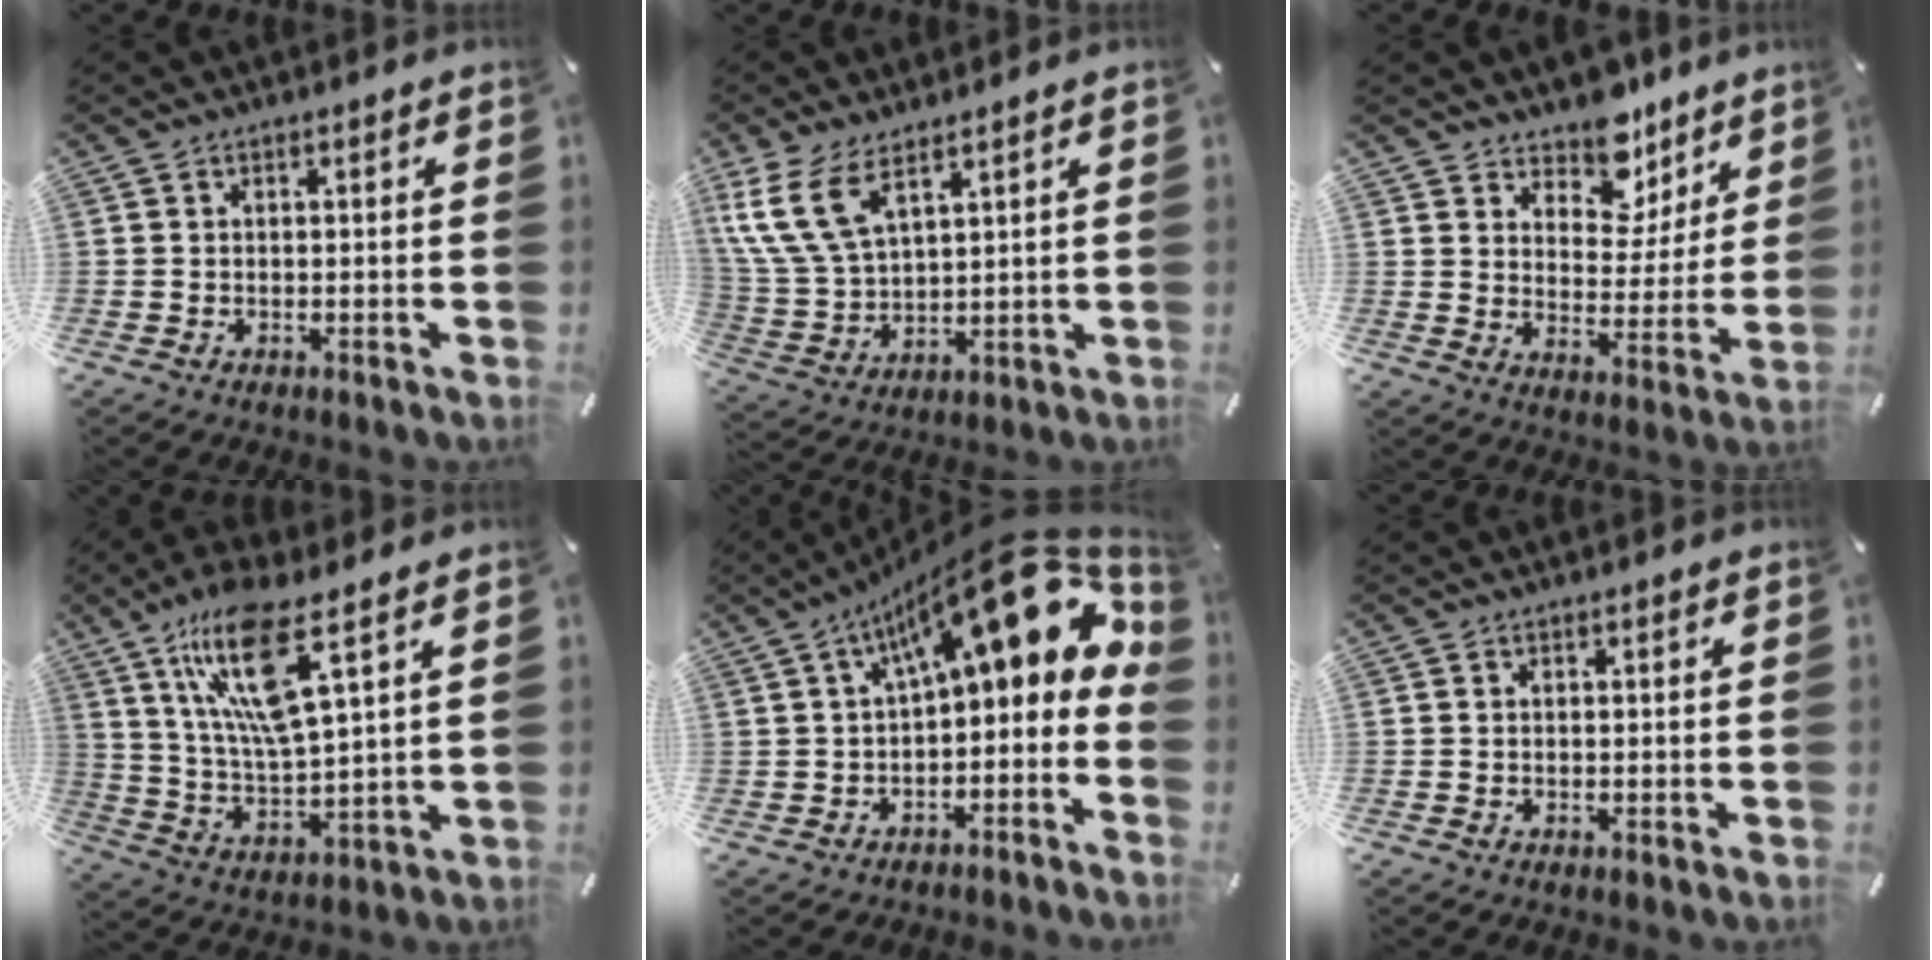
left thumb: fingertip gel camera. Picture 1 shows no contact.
{"total": 11.5, "force": [6.9, 5.9, 7.0], "torque": [-0.178, -0.020, 0.128]}
{"total": 11.3, "force": [9.1, 6.4, 2.1], "torque": [-0.029, -0.080, 0.166]}
{"total": 15.3, "force": [8.9, 3.7, 11.9], "torque": [-0.251, -0.031, 0.145]}
{"total": 21.1, "force": [9.4, 8.0, 17.0], "torque": [-0.249, -0.063, 0.161]}
{"total": 0.0}